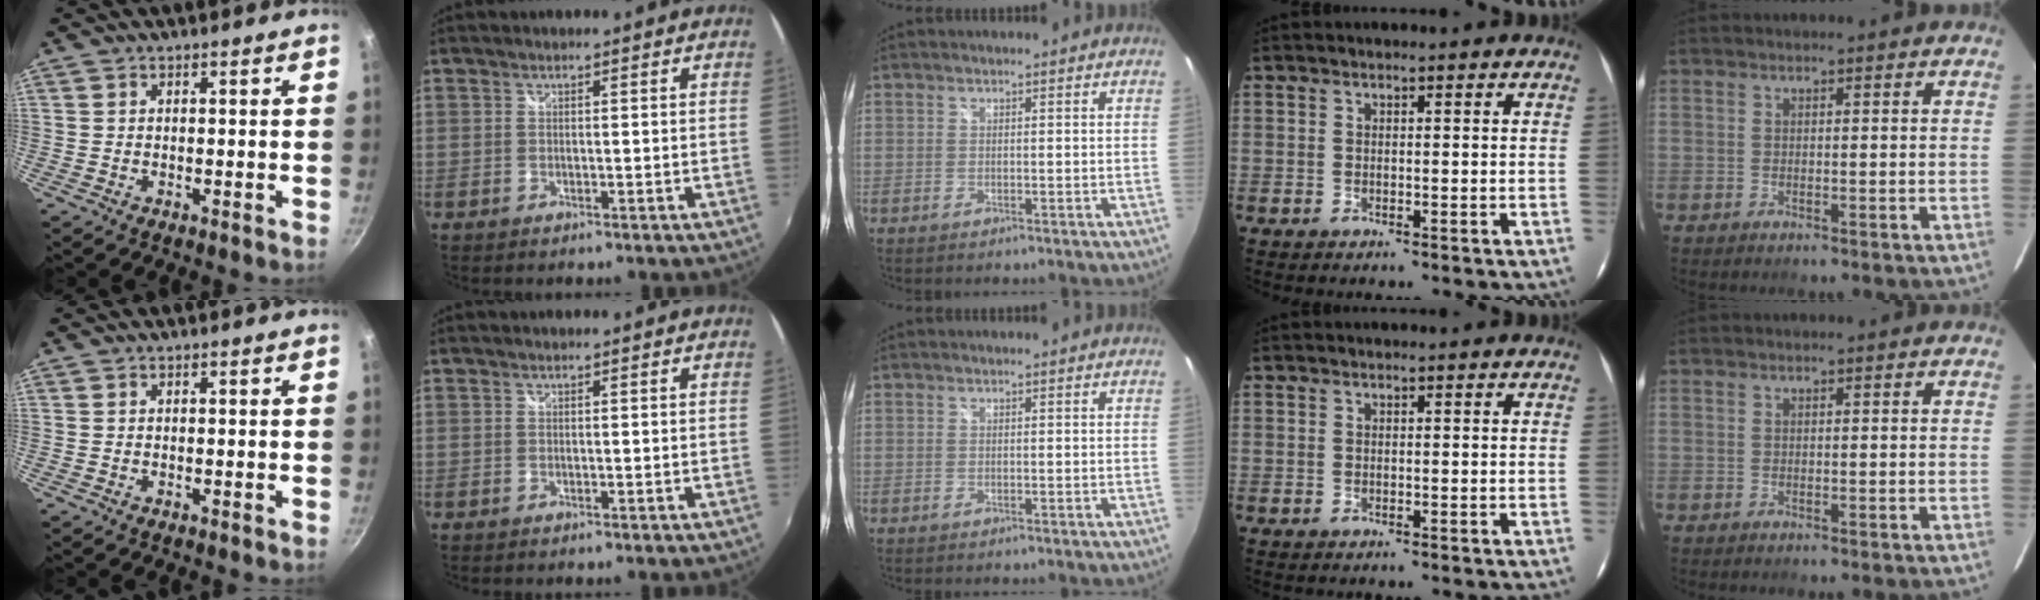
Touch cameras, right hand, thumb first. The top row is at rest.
{}